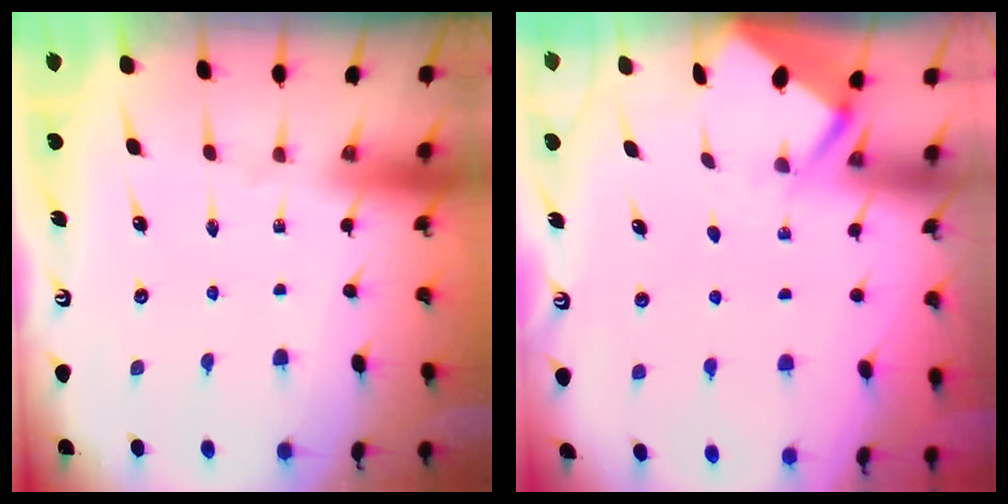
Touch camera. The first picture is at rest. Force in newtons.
{"total": 2.6, "press": 2.6, "slide": 0.3}